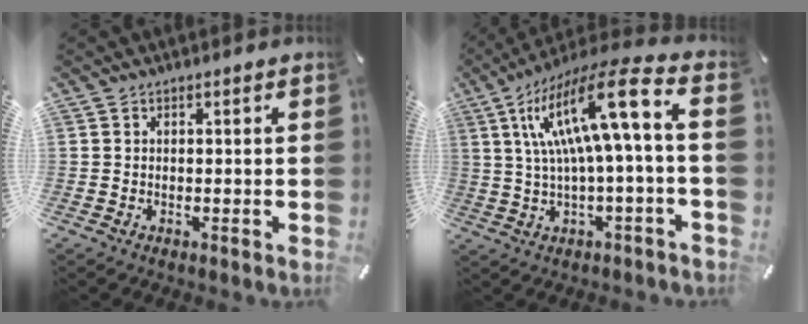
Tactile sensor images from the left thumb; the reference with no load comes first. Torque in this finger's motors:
{"motor_torque": [0.15, 1.54, 2.30, -0.49, 0.31]}